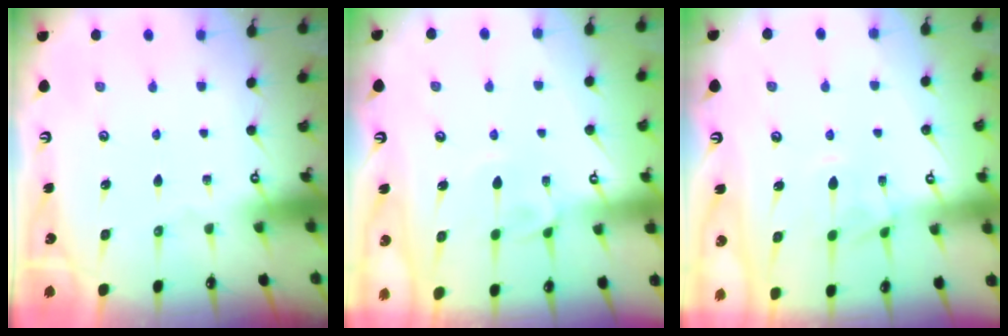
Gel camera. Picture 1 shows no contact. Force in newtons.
{"total": 2.7, "press": 2.6, "slide": 0.7}
{"total": 1.2, "press": 0.9, "slide": 0.8}